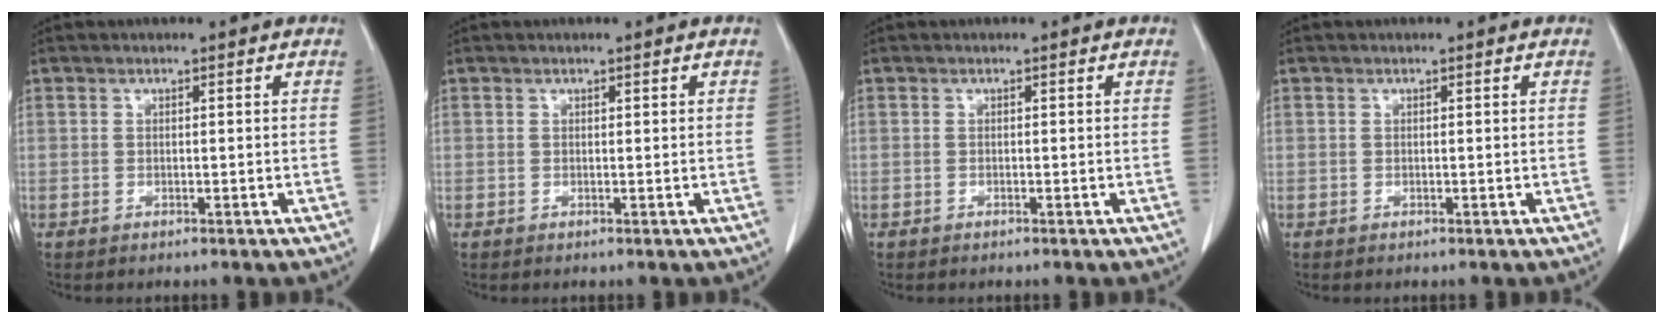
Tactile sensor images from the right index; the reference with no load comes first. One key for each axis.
{"total": 0.0}
{"total": 0.0}
{"total": 0.0}